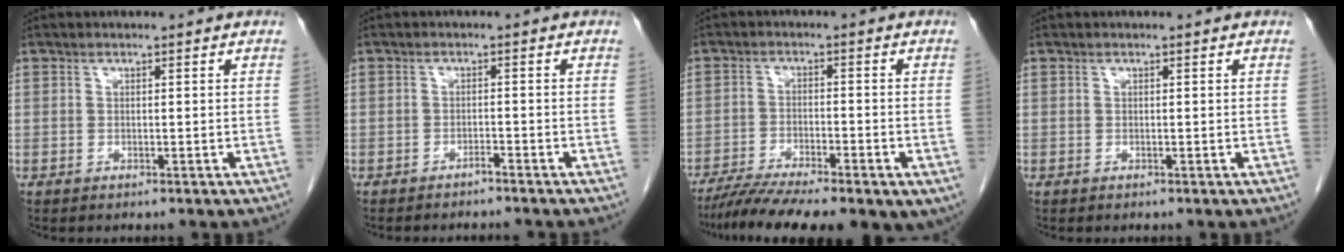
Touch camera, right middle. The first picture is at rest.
{"total": 2.8, "force": [-2.7, -0.2, 0.8], "torque": [-0.006, -0.001, -0.034]}
{"total": 15.0, "force": [-10.2, 3.8, 10.3], "torque": [-0.160, -0.013, -0.155]}
{"total": 0.0}